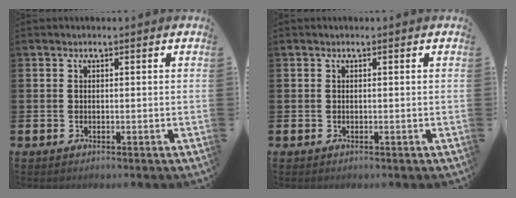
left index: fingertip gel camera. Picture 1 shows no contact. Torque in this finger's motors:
{"motor_torque": [0.01, 0.00, 0.00, 0.00]}